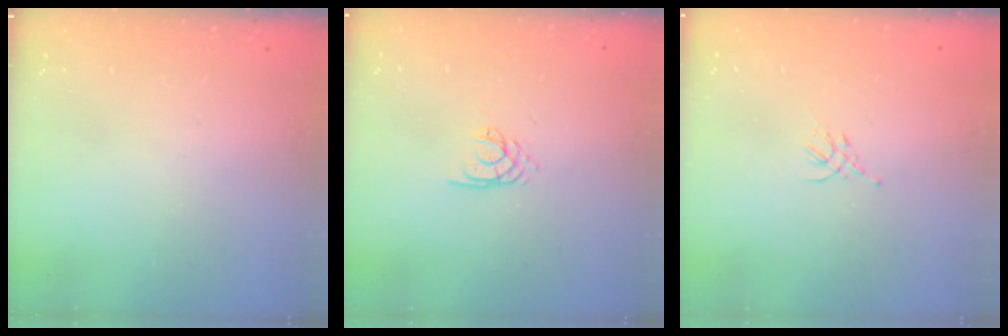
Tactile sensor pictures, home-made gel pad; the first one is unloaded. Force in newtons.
{"total": 1.9, "press": 1.8, "slide": 0.3}
{"total": 1.5, "press": 1.4, "slide": 0.6}